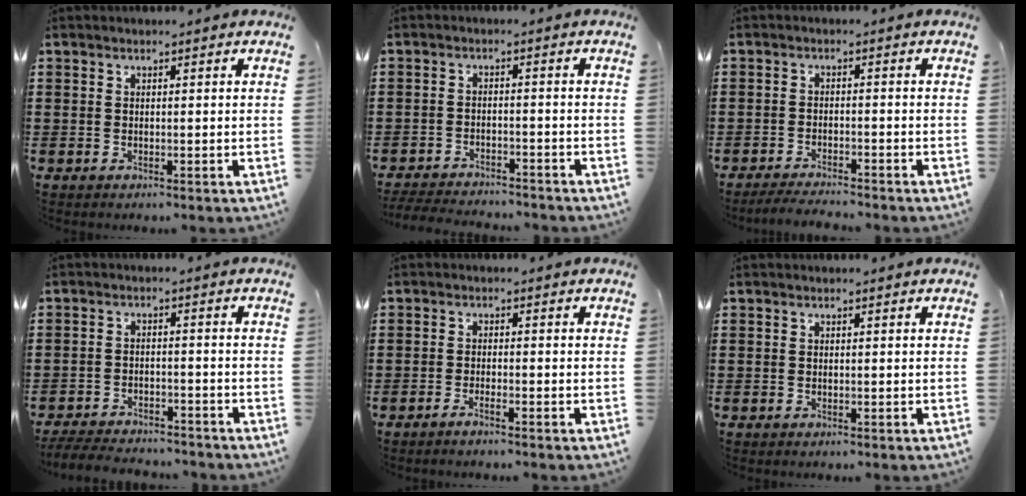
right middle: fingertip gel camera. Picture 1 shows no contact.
{"total": 3.6, "force": [-3.6, 0.2, 0.5], "torque": [-0.018, -0.004, -0.077]}
{"total": 2.9, "force": [-2.9, 0.0, 0.5], "torque": [-0.012, -0.001, -0.058]}
{"total": 4.2, "force": [-4.1, 0.4, 0.7], "torque": [-0.019, -0.001, -0.085]}
{"total": 1.3, "force": [-1.0, -0.1, 0.7], "torque": [-0.013, -0.002, -0.018]}
{"total": 0.0}